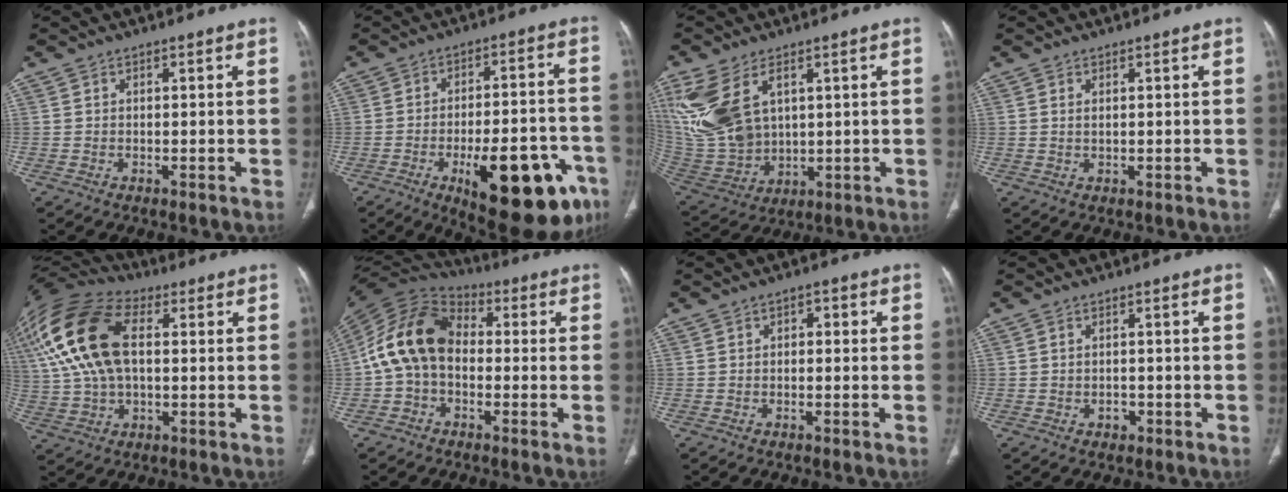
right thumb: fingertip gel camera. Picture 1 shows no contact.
{"total": 22.3, "force": [-9.9, 8.5, 18.1], "torque": [-0.188, 0.040, -0.124]}
{"total": 18.1, "force": [6.4, 11.2, 12.7], "torque": [-0.288, -0.019, 0.147]}
{"total": 1.2, "force": [0.5, 0.5, 1.0], "torque": [-0.022, -0.001, 0.012]}
{"total": 21.3, "force": [4.2, 12.2, 16.9], "torque": [-0.370, 0.017, 0.071]}
{"total": 14.2, "force": [-0.6, 10.1, 10.0], "torque": [-0.184, 0.036, -0.025]}
{"total": 1.7, "force": [0.1, 1.2, 1.2], "torque": [-0.006, 0.005, -0.005]}
{"total": 1.7, "force": [-0.6, 1.4, 0.9], "torque": [-0.010, 0.006, -0.006]}